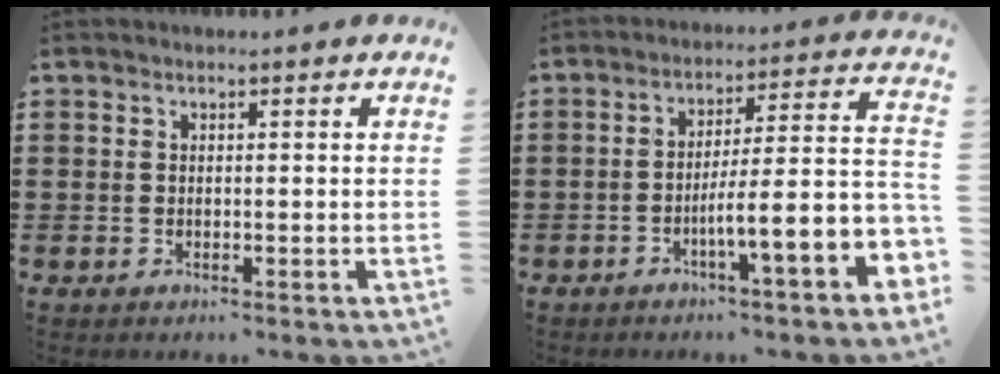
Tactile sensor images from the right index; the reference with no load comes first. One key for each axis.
{"total": 8.5, "fx": -3.1, "fy": 0.5, "fz": 7.9, "tx": -0.130, "ty": -0.033, "tz": -0.062}